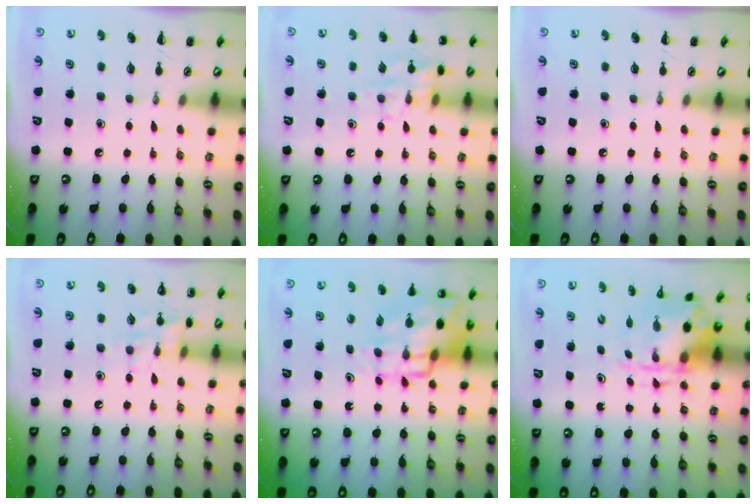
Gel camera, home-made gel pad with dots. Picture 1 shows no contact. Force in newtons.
{"total": 11.6, "press": 11.5, "slide": 0.7}
{"total": 0.0}
{"total": 9.5, "press": 9.4, "slide": 0.9}
{"total": 13.8, "press": 13.3, "slide": 3.7}
{"total": 3.7, "press": 3.6, "slide": 0.9}